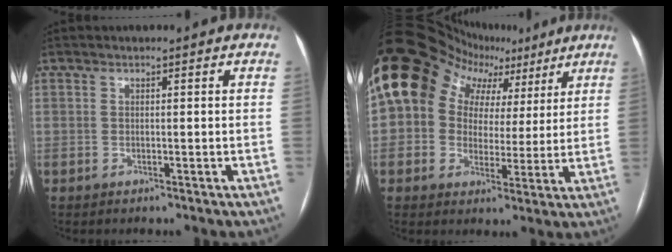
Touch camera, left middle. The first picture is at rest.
{"total": 19.0, "force": [7.9, 14.8, 8.8], "torque": [-0.162, 0.091, 0.130]}